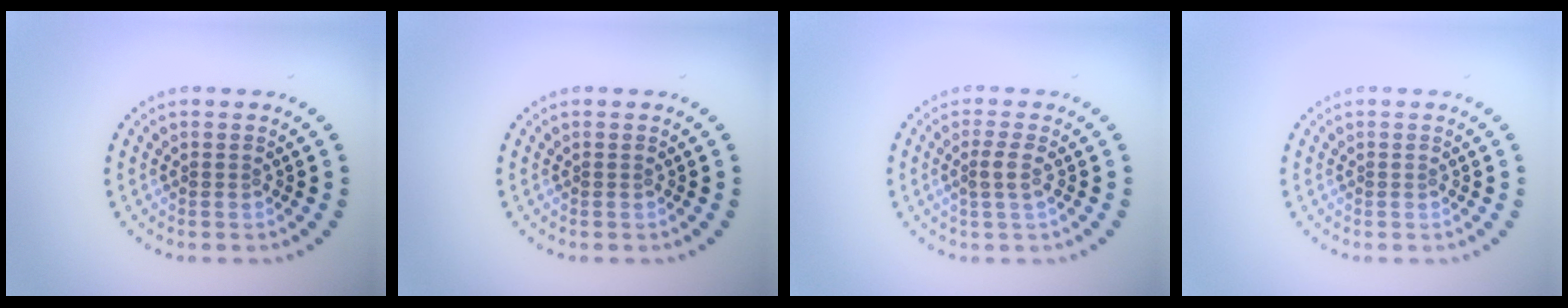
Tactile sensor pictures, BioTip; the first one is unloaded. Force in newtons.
{"total": 0.0}
{"total": 1.5, "press": 1.2, "slide": 0.9}
{"total": 0.0}